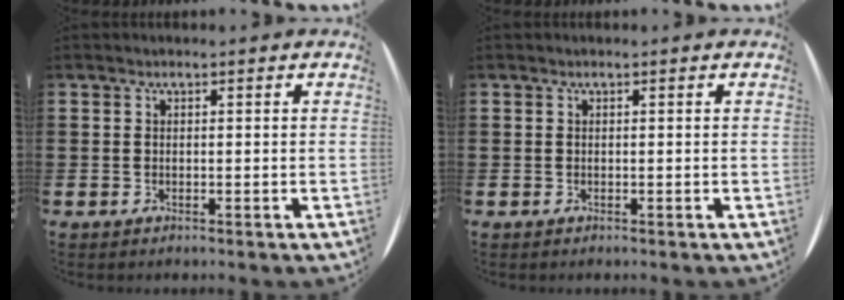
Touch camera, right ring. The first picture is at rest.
{"total": 0.0}